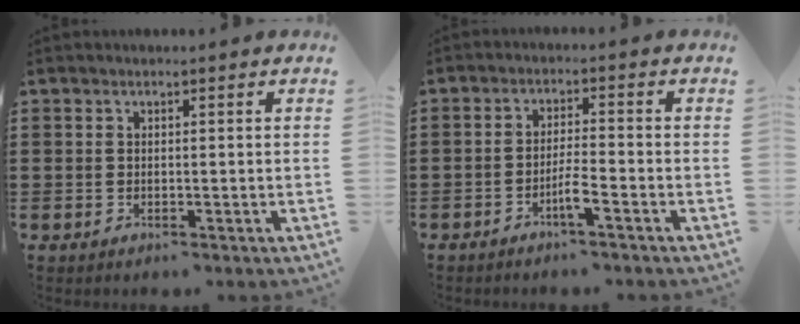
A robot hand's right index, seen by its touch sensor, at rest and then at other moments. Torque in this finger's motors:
{"motor_torque": [0.25, -0.21, 0.28, 0.08]}